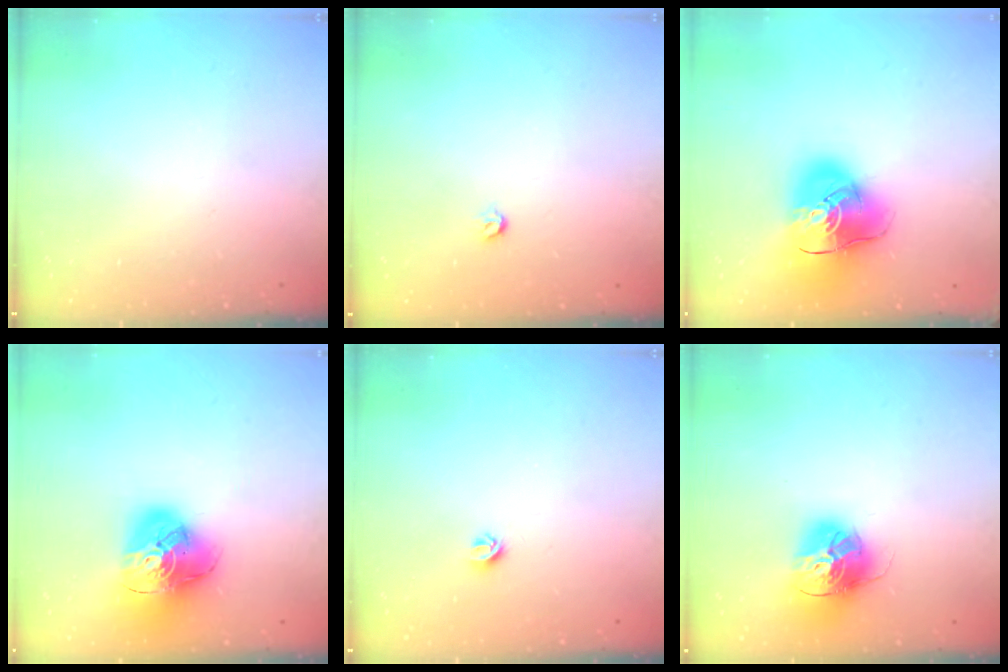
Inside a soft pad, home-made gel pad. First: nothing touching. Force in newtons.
{"total": 3.6, "press": 3.6, "slide": 0.7}
{"total": 18.1, "press": 17.9, "slide": 2.7}
{"total": 19.0, "press": 18.8, "slide": 2.2}
{"total": 5.0, "press": 4.9, "slide": 0.7}
{"total": 16.8, "press": 16.7, "slide": 1.5}